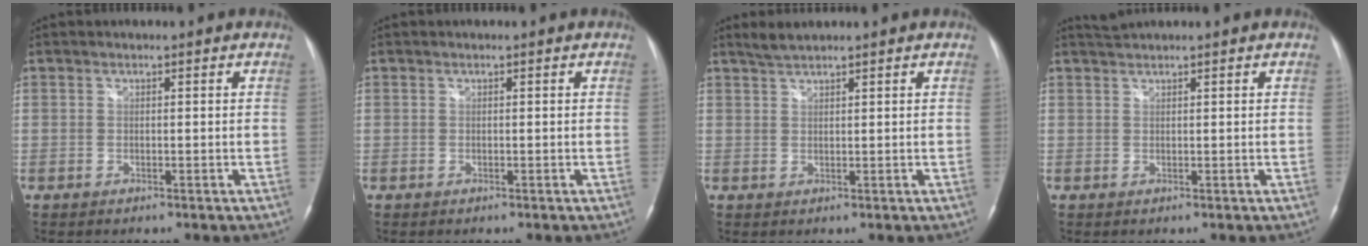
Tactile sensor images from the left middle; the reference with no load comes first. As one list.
[{"total": 0.0}, {"total": 2.2, "force": [2.1, -0.1, 0.8], "torque": [-0.022, 0.006, 0.042]}, {"total": 1.4, "force": [1.3, -0.5, 0.1], "torque": [-0.006, 0.008, 0.033]}]